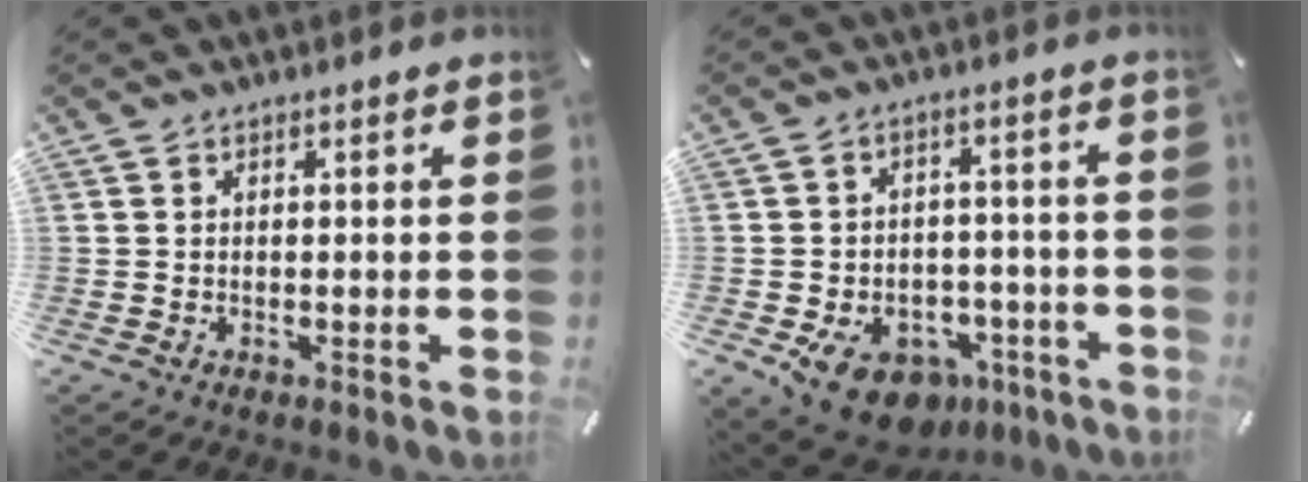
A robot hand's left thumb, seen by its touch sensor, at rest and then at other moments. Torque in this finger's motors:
{"motor_torque": [-0.28, 1.46, 0.36, -0.01, 0.12]}